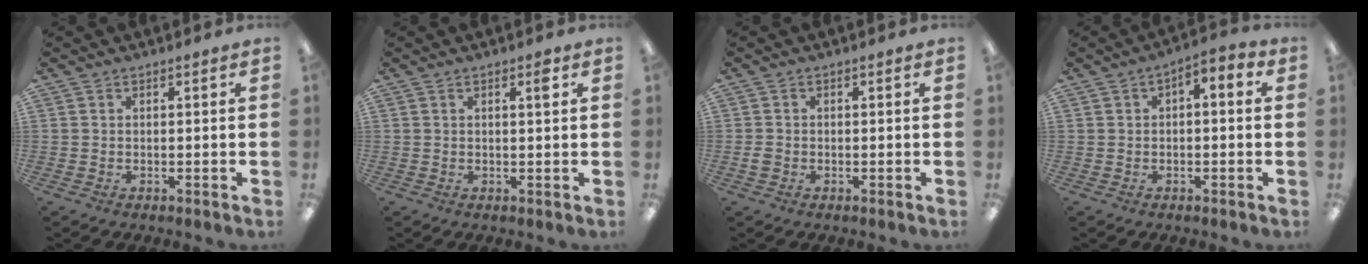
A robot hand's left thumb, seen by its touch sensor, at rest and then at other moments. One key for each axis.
{"total": 2.3, "fx": 1.0, "fy": 0.6, "fz": 2.0, "tx": -0.026, "ty": -0.003, "tz": 0.012}
{"total": 1.8, "fx": -0.6, "fy": 1.4, "fz": 0.9, "tx": -0.015, "ty": 0.003, "tz": -0.011}
{"total": 3.0, "fx": -1.0, "fy": 1.8, "fz": 2.1, "tx": -0.035, "ty": 0.012, "tz": -0.020}